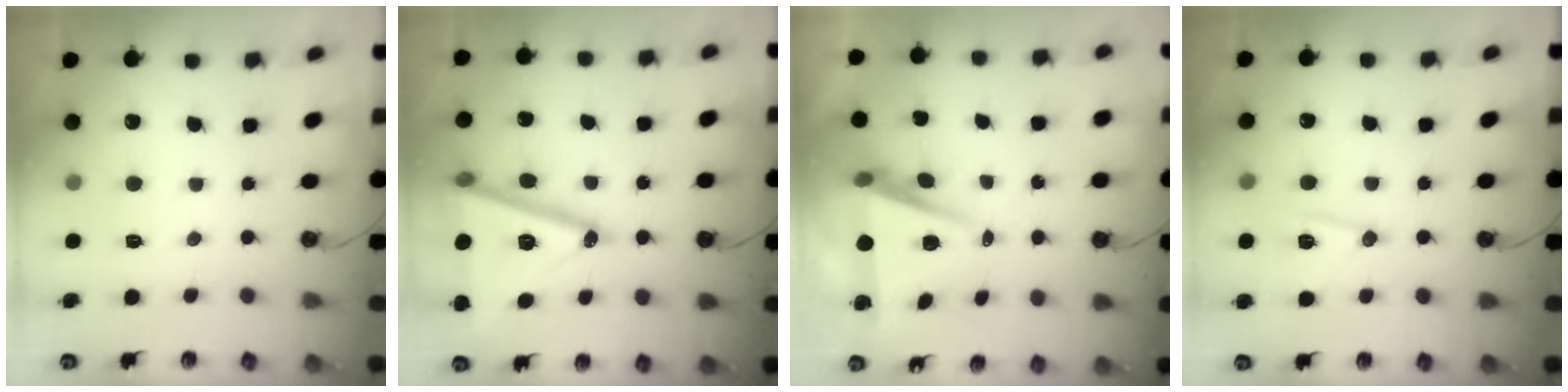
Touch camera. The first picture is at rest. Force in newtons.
{"total": 24.8, "press": 24.6, "slide": 3.4}
{"total": 7.2, "press": 5.8, "slide": 4.3}
{"total": 10.4, "press": 10.4, "slide": 1.1}